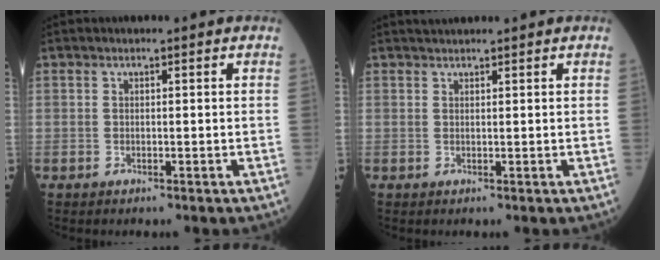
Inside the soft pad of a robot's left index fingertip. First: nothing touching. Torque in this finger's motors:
{"motor_torque": [0.07, -0.05, 0.00, 0.01]}